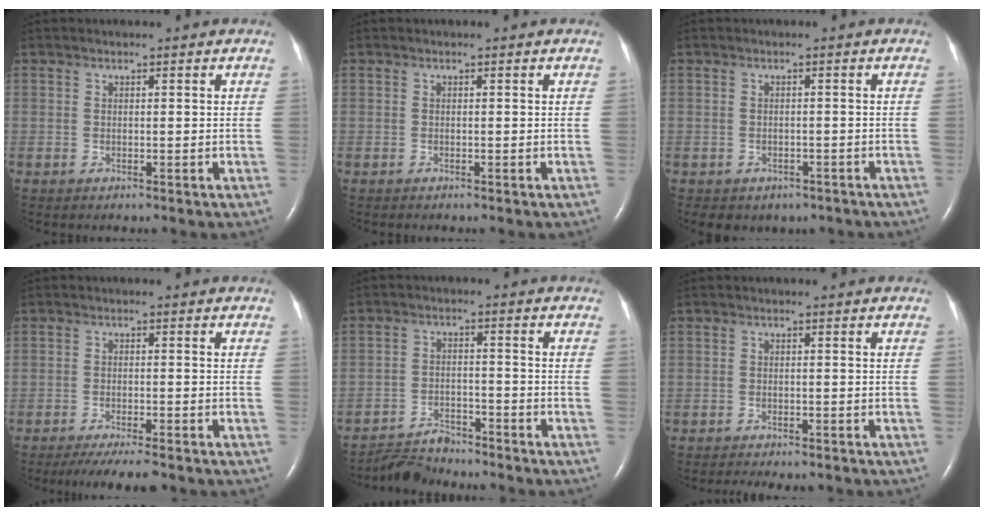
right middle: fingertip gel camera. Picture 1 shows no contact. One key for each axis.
{"total": 0.0}
{"total": 6.0, "fx": -4.4, "fy": 3.8, "fz": 1.6, "tx": -0.019, "ty": 0.013, "tz": -0.047}
{"total": 7.1, "fx": -6.0, "fy": 0.7, "fz": 3.9, "tx": -0.054, "ty": -0.014, "tz": -0.092}
{"total": 5.2, "fx": -5.1, "fy": 0.8, "fz": -0.3, "tx": 0.000, "ty": -0.007, "tz": -0.088}
{"total": 6.6, "fx": -5.8, "fy": 1.8, "fz": 2.7, "tx": -0.036, "ty": -0.004, "tz": -0.073}